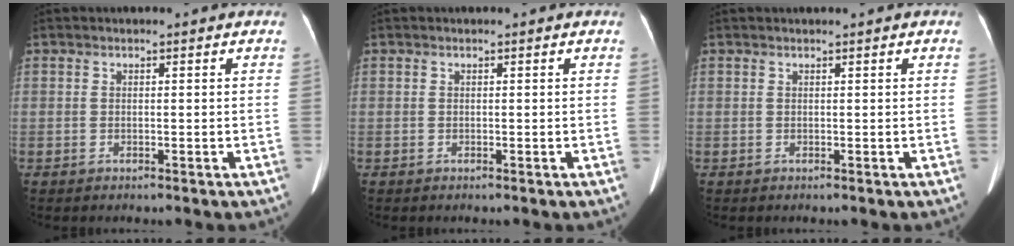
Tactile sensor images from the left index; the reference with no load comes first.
{"total": 0.0}
{"total": 0.5, "force": [0.5, -0.1, 0.2], "torque": [-0.005, 0.010, 0.014]}